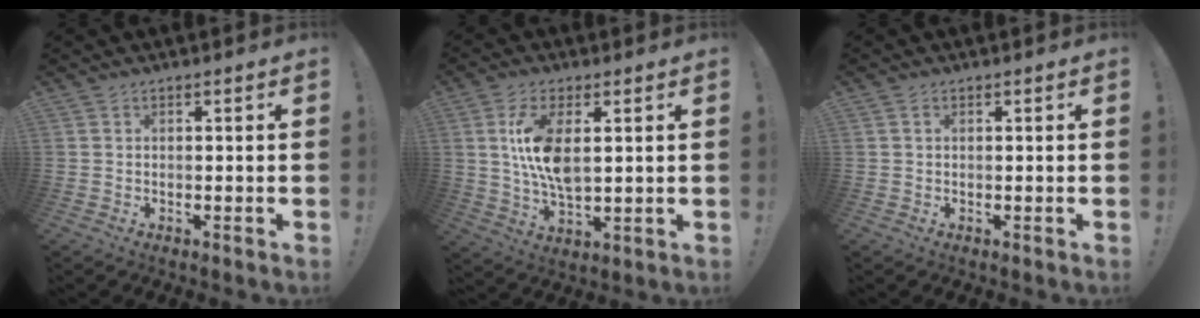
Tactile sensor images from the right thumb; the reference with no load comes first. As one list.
[{"total": 11.7, "force": [2.6, 5.4, 10.0], "torque": [-0.188, -0.022, 0.039]}, {"total": 0.7, "force": [0.2, 0.5, 0.4], "torque": [-0.009, 0.003, 0.005]}]